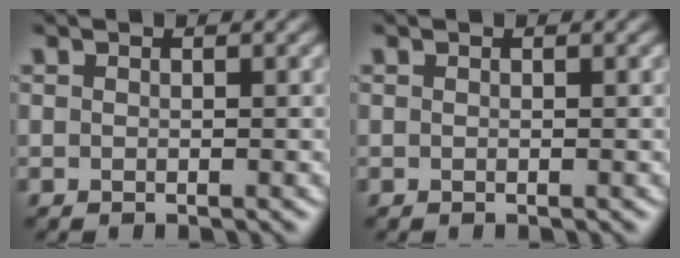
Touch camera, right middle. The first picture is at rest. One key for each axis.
{"total": 0.0}